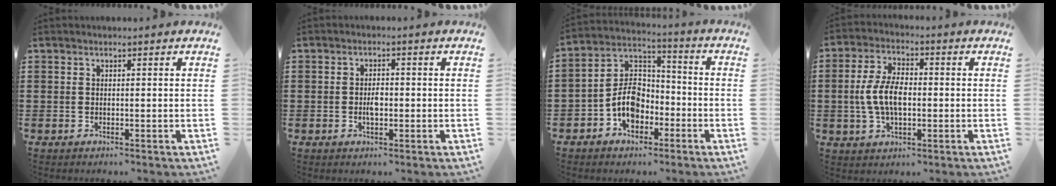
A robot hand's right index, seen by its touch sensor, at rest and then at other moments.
{"total": 2.5, "force": [-0.4, 1.1, 2.2], "torque": [-0.042, 0.003, -0.007]}
{"total": 8.4, "force": [-3.3, 5.9, 5.1], "torque": [-0.127, 0.012, -0.067]}
{"total": 7.3, "force": [-0.7, 3.7, 6.3], "torque": [-0.149, -0.001, -0.022]}